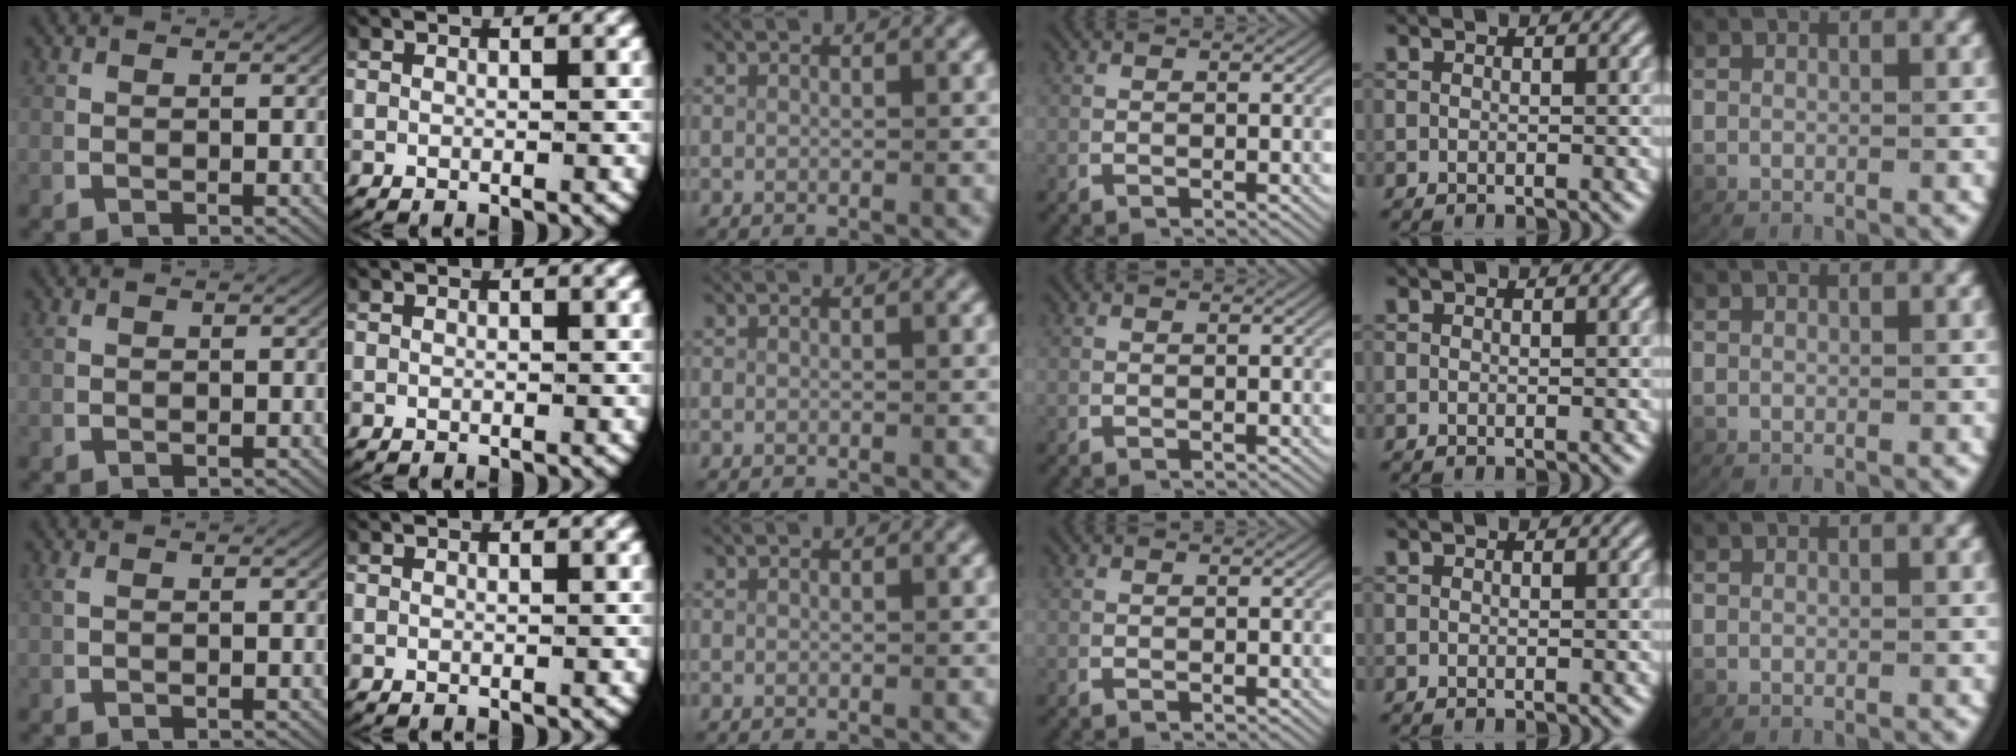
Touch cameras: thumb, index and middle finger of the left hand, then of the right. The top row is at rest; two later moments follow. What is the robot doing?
{"motion": "lift_and_place", "object": "paper"}